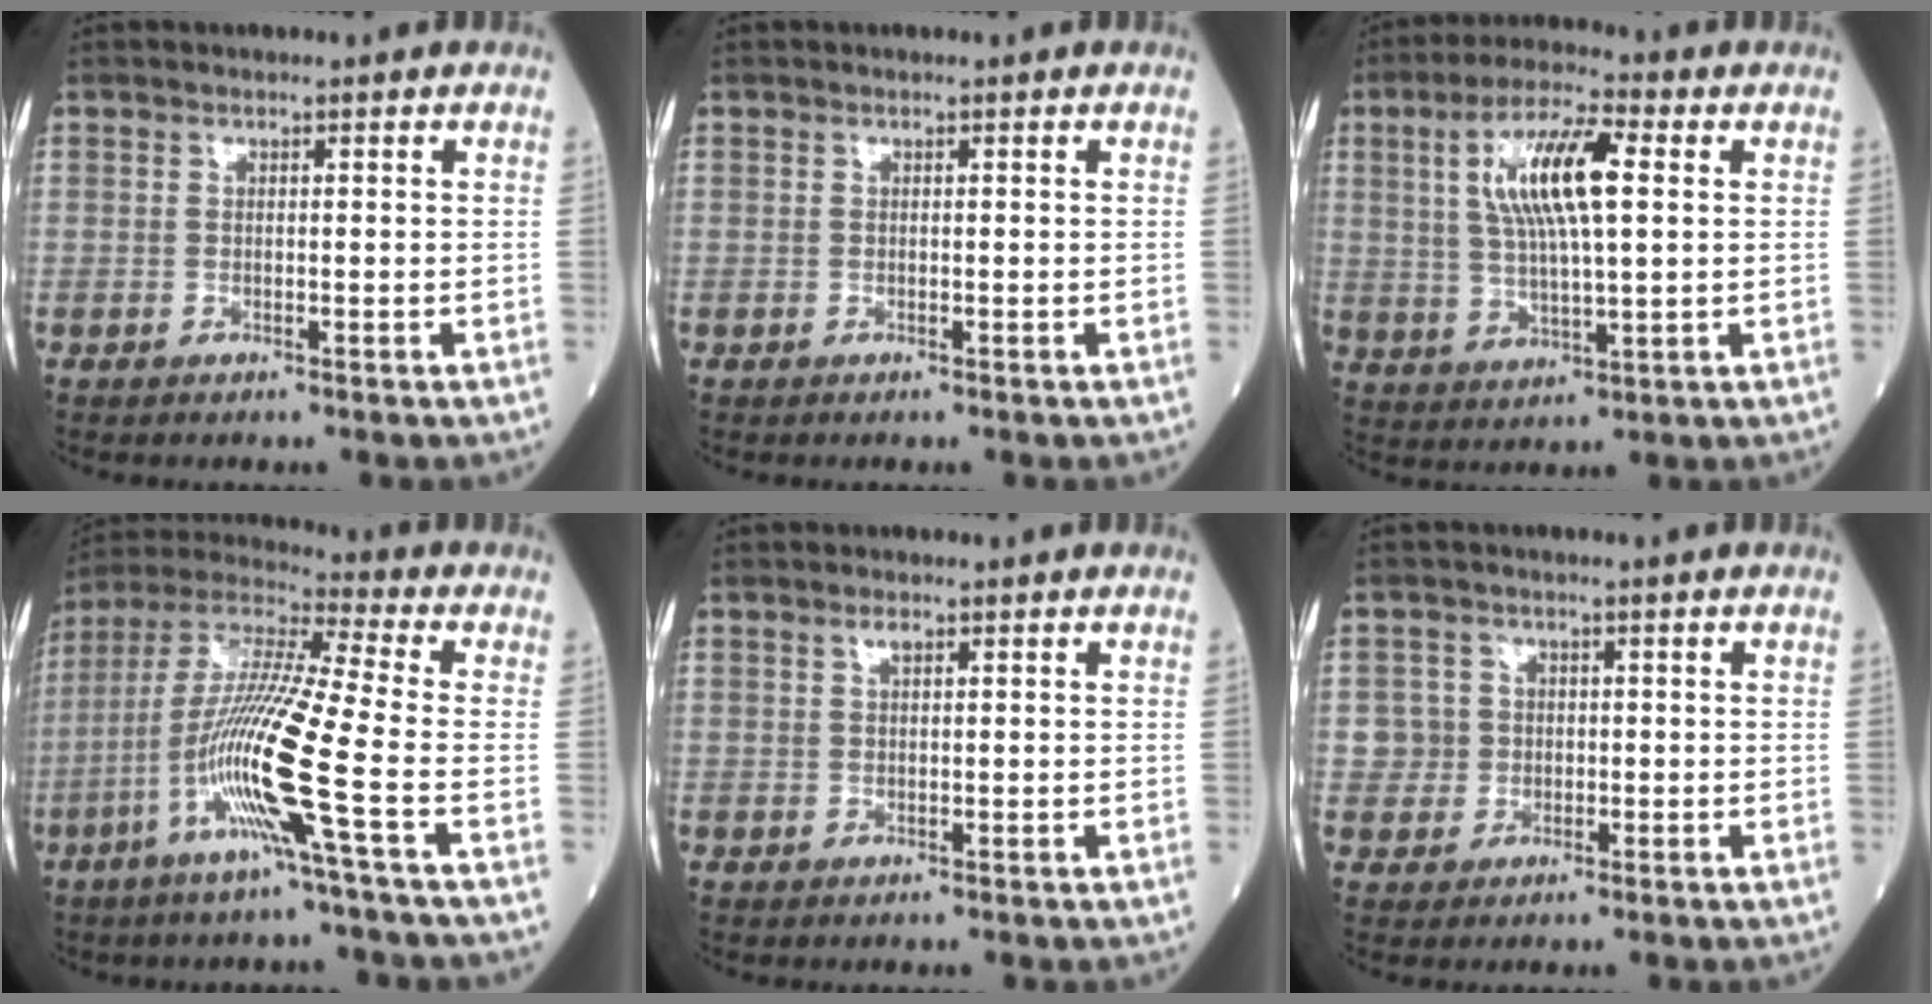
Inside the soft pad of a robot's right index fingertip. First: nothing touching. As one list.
[{"total": 0.0}, {"total": 11.7, "force": [2.9, 2.5, 11.1], "torque": [-0.218, 0.015, 0.053]}, {"total": 14.9, "force": [-5.1, -1.3, 13.9], "torque": [-0.286, -0.009, -0.107]}, {"total": 0.9, "force": [0.6, 0.2, 0.5], "torque": [-0.011, 0.007, 0.014]}, {"total": 3.0, "force": [0.1, 3.0, -0.2], "torque": [0.017, 0.009, 0.003]}]